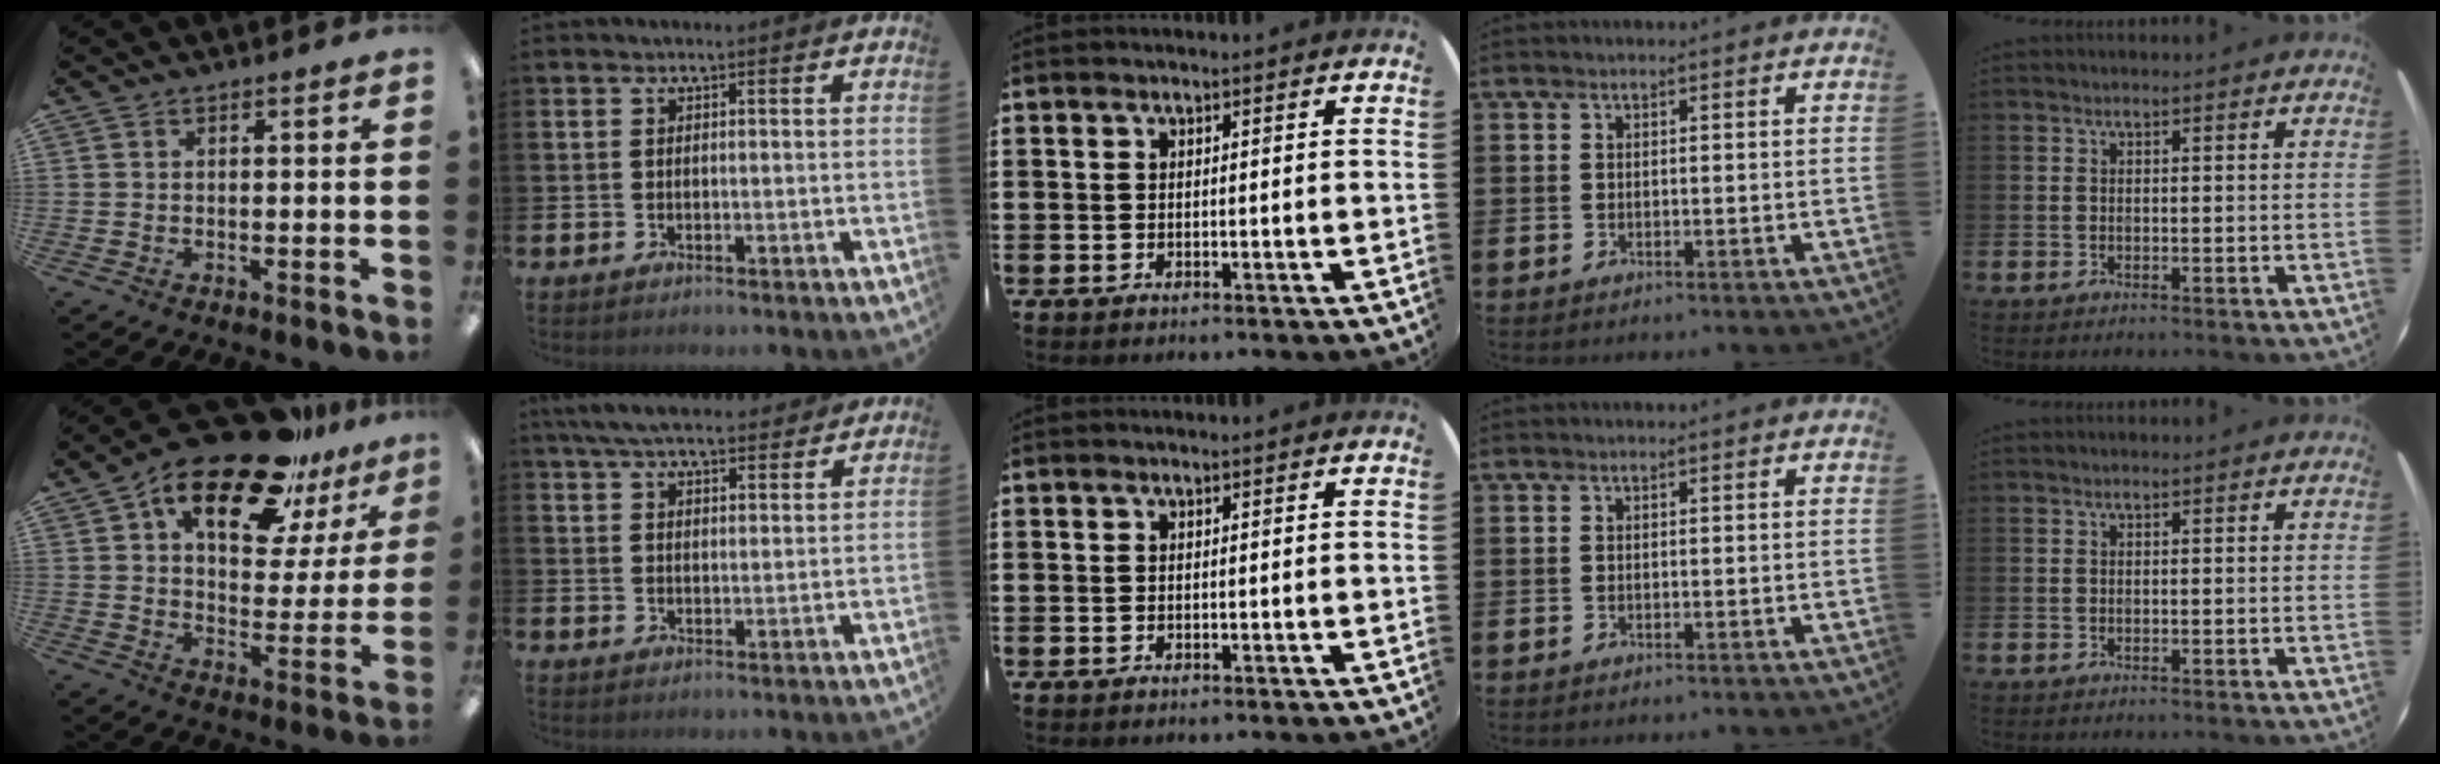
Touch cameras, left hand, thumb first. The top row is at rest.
{"thumb": {"total": 20.3, "force": [14.1, 8.1, 12.1], "torque": [-0.200, -0.080, 0.239]}, "index": {"total": 6.4, "force": [6.0, 1.4, 1.9], "torque": [-0.052, -0.022, 0.109]}}